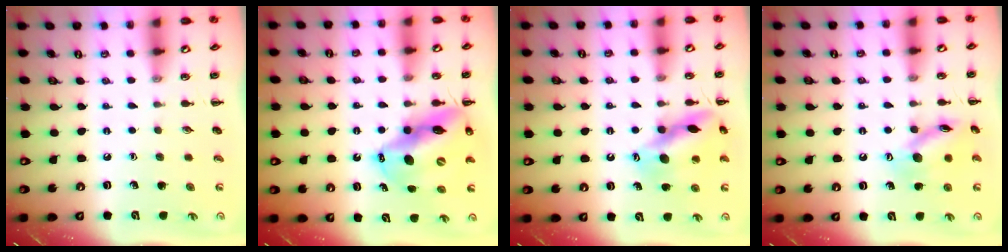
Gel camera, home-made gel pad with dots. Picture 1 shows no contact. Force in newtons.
{"total": 16.1, "press": 15.4, "slide": 4.6}
{"total": 14.6, "press": 14.5, "slide": 1.5}
{"total": 12.8, "press": 12.7, "slide": 0.7}